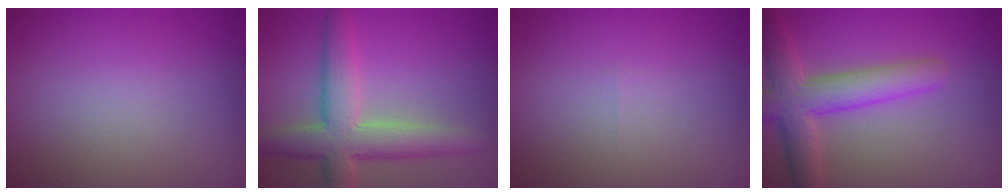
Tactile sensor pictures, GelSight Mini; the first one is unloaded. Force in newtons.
{"total": 6.1, "press": 6.1, "slide": 0.4}
{"total": 0.0}
{"total": 5.8, "press": 5.8, "slide": 0.5}